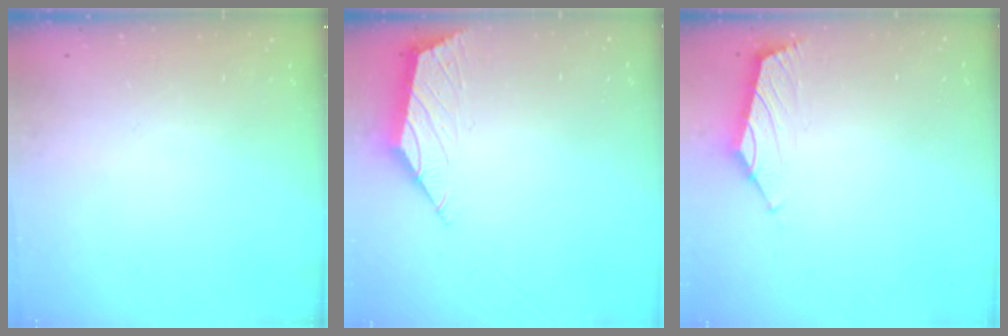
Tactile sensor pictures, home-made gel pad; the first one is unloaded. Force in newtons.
{"total": 2.2, "press": 2.1, "slide": 0.5}
{"total": 1.6, "press": 1.5, "slide": 0.7}